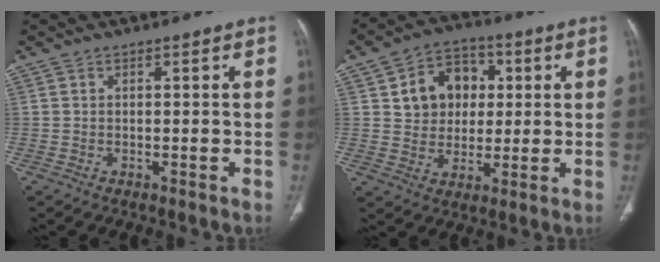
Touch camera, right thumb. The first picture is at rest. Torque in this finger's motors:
{"motor_torque": [-0.67, 0.63, -0.06, 0.32, 0.07]}